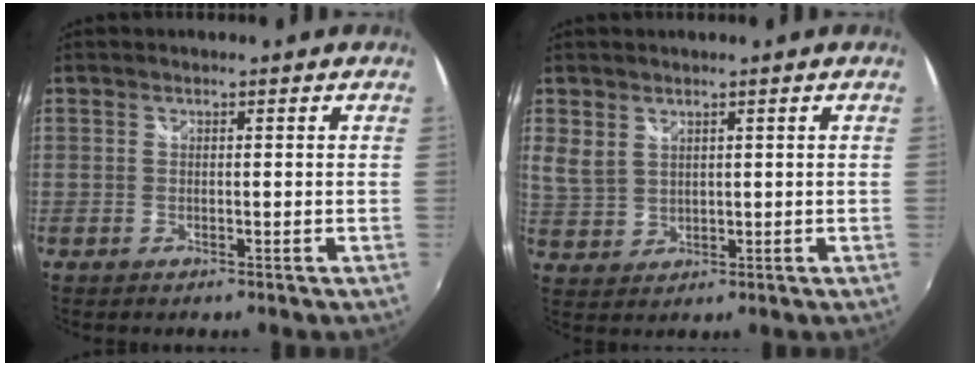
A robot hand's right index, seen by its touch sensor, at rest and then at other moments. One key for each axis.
{"total": 4.0, "fx": 2.2, "fy": 2.6, "fz": 1.9, "tx": -0.037, "ty": 0.004, "tz": 0.054}